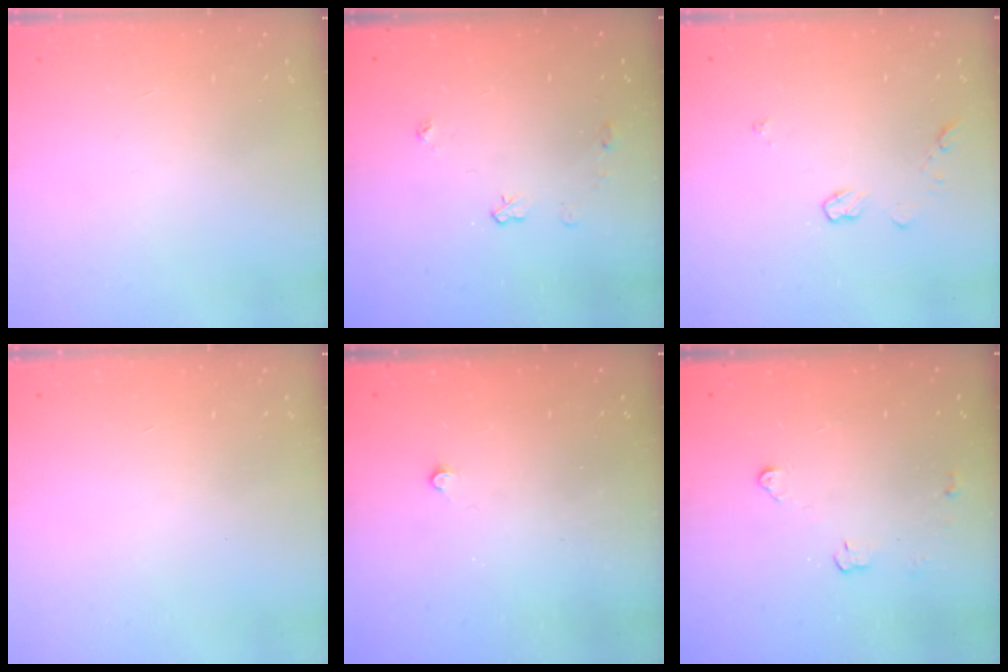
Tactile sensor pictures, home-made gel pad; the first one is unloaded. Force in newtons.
{"total": 4.0, "press": 3.9, "slide": 0.5}
{"total": 4.1, "press": 4.1, "slide": 0.5}
{"total": 0.0}
{"total": 2.0, "press": 1.9, "slide": 0.3}
{"total": 2.9, "press": 2.9, "slide": 0.4}